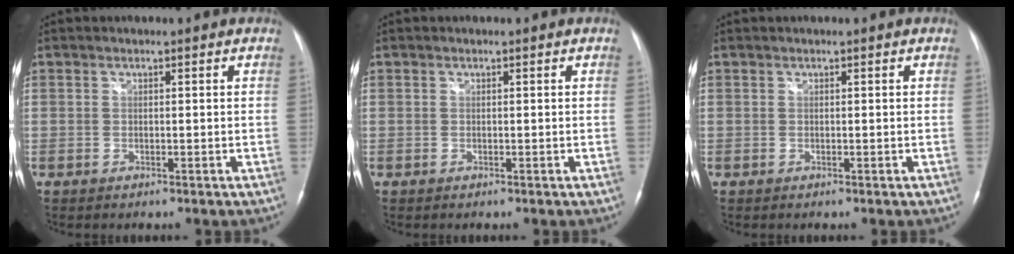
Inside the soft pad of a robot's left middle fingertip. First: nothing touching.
{"total": 0.0}
{"total": 0.0}